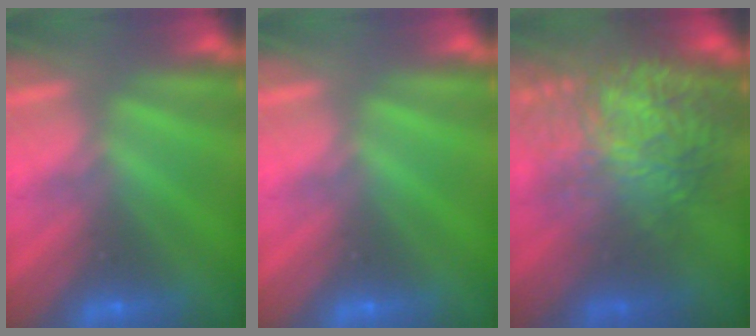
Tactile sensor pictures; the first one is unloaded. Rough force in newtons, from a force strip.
{"total": 0.0}
{"total": 7.5}